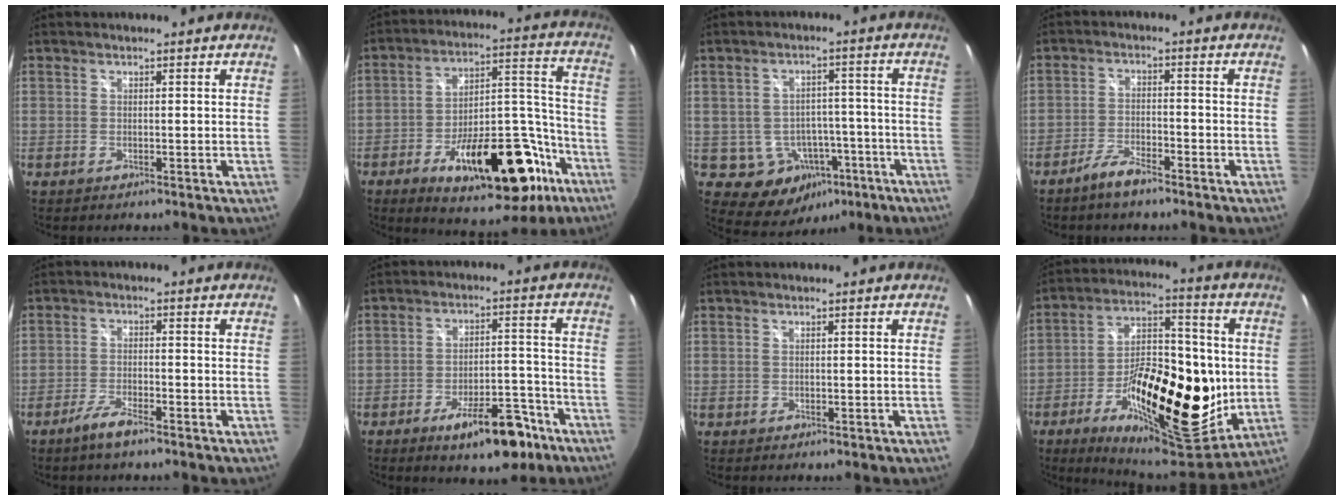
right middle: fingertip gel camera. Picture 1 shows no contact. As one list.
[{"total": 24.1, "force": [-12.8, 10.4, 17.6], "torque": [-0.256, 0.029, -0.173]}, {"total": 10.5, "force": [-4.7, 8.5, 4.0], "torque": [-0.079, 0.027, -0.031]}, {"total": 5.0, "force": [-4.0, 1.0, 2.8], "torque": [-0.072, 0.000, -0.074]}, {"total": 4.8, "force": [-3.6, 0.8, 3.1], "torque": [-0.077, -0.004, -0.068]}, {"total": 11.4, "force": [-7.4, 4.3, 7.6], "torque": [-0.120, 0.017, -0.097]}, {"total": 0.0}, {"total": 24.8, "force": [-6.5, 10.5, 21.5], "torque": [-0.364, -0.008, -0.091]}]